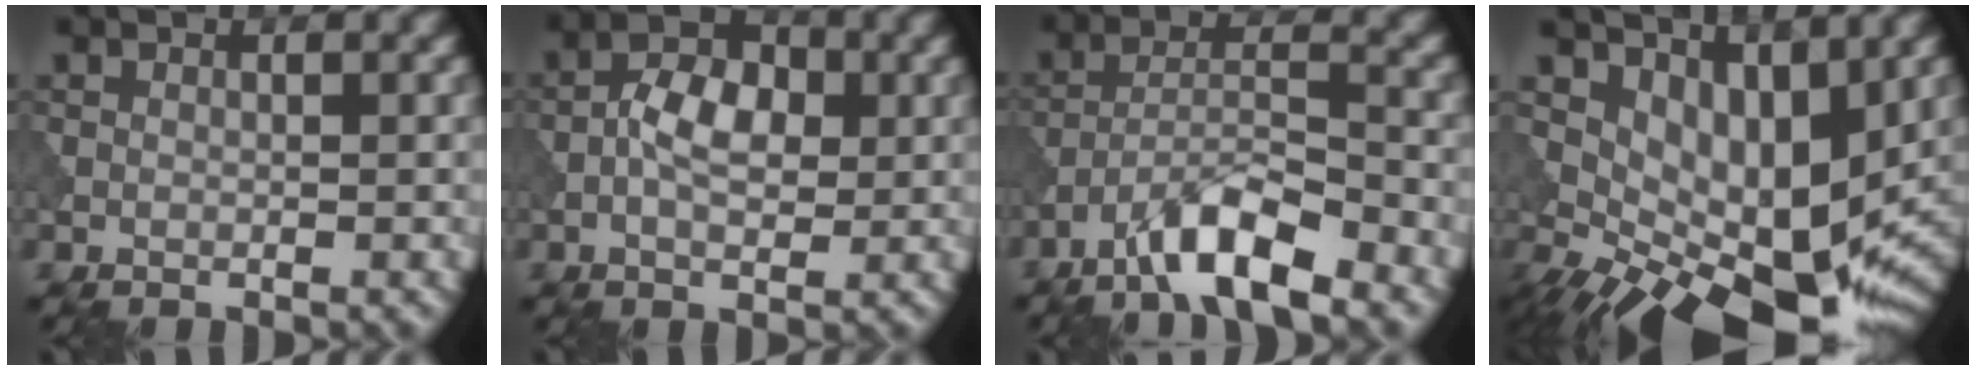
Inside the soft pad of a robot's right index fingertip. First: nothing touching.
{"total": 4.4, "force": [-0.6, 2.6, 3.5], "torque": [-0.063, 0.006, -0.016]}
{"total": 6.0, "force": [-4.3, 1.2, 4.0], "torque": [-0.070, 0.005, -0.085]}
{"total": 9.8, "force": [0.8, 4.9, 8.4], "torque": [-0.133, -0.014, 0.029]}